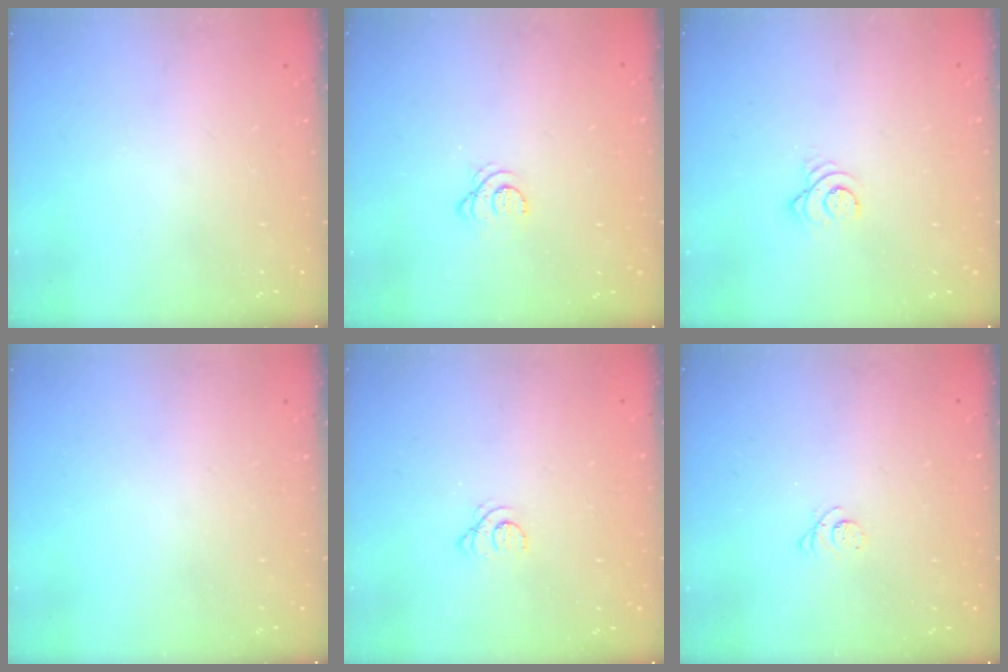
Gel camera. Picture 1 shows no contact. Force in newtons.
{"total": 2.5, "press": 2.5, "slide": 0.3}
{"total": 3.0, "press": 2.9, "slide": 0.4}
{"total": 0.0}
{"total": 1.6, "press": 1.6, "slide": 0.2}
{"total": 2.5, "press": 2.5, "slide": 0.3}